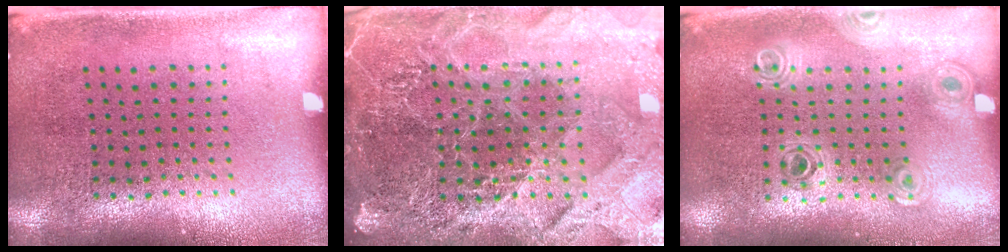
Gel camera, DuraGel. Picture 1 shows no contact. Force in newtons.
{"total": 5.5, "press": 4.9, "slide": 2.5}
{"total": 0.5, "press": 0.5, "slide": 0.1}